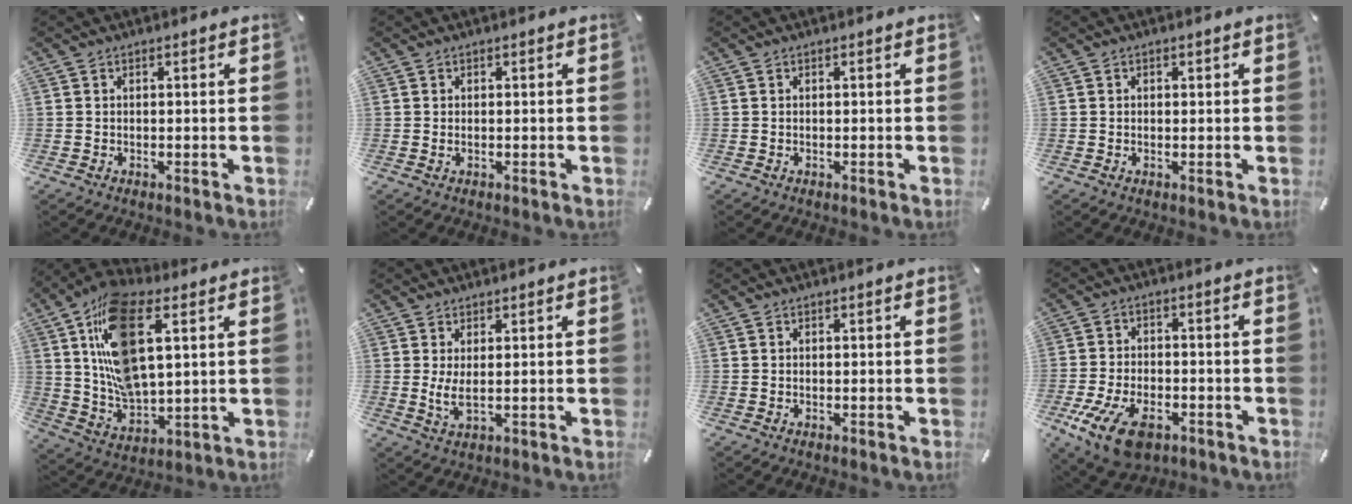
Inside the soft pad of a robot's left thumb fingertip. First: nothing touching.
{"total": 0.6, "force": [0.0, 0.3, 0.5], "torque": [-0.002, -0.003, -0.002]}
{"total": 0.0}
{"total": 0.6, "force": [0.1, 0.6, 0.3], "torque": [-0.005, 0.003, 0.002]}
{"total": 18.5, "force": [7.0, 9.3, 14.4], "torque": [-0.311, -0.014, 0.124]}
{"total": 4.0, "force": [0.8, 1.3, 3.7], "torque": [-0.084, -0.006, 0.013]}
{"total": 0.0}
{"total": 11.4, "force": [-5.8, 6.6, 7.3], "torque": [-0.156, 0.020, -0.102]}